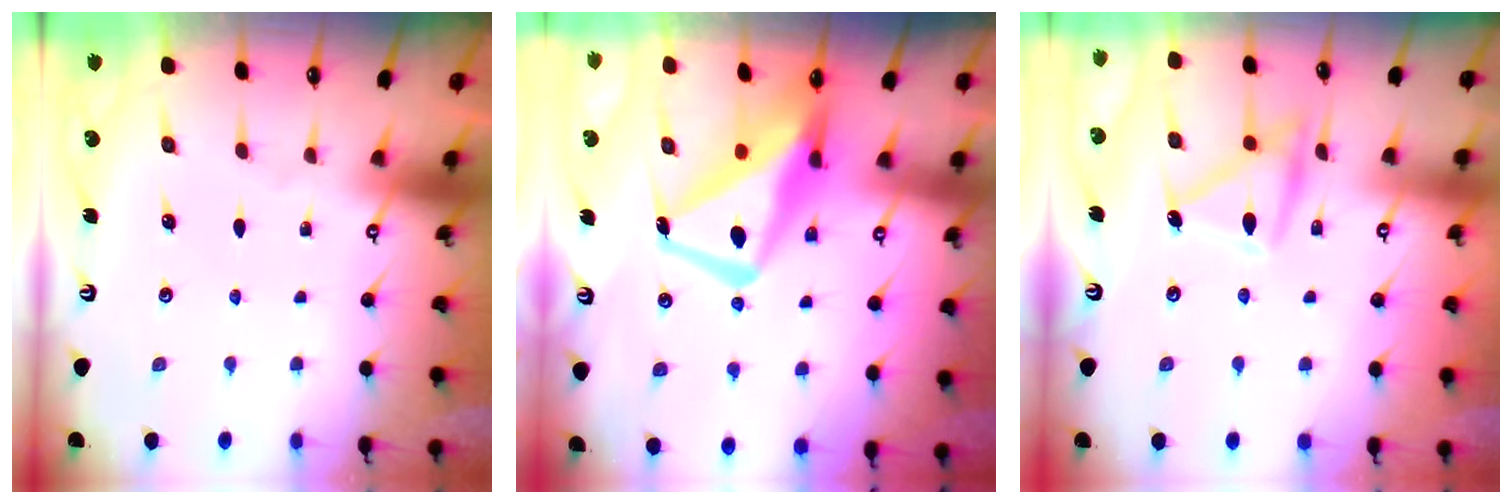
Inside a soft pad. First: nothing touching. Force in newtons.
{"total": 15.4, "press": 15.3, "slide": 1.5}
{"total": 15.3, "press": 15.3, "slide": 1.1}